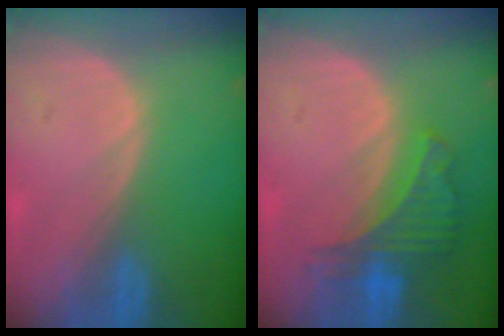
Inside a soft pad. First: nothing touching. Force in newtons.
{"total": 6.3, "press": 5.9, "slide": 2.3}